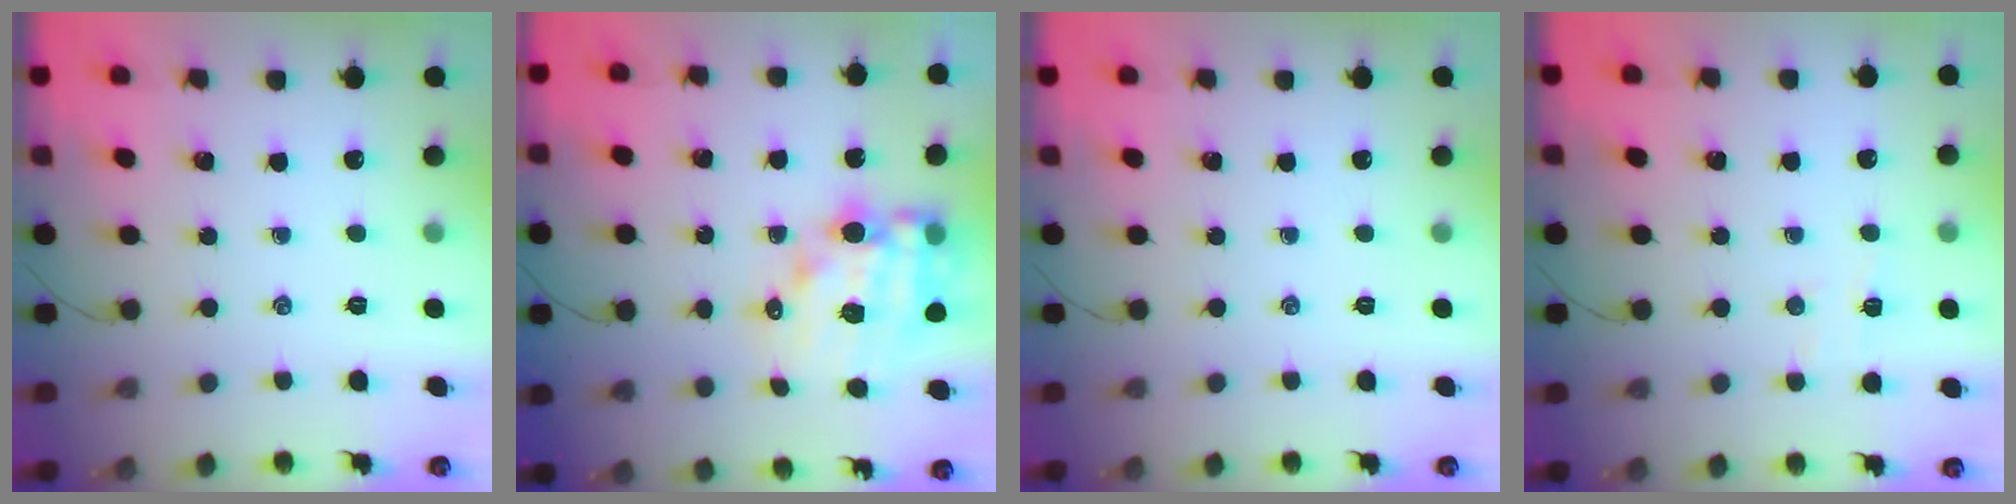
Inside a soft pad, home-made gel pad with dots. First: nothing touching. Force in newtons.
{"total": 14.7, "press": 14.3, "slide": 3.5}
{"total": 0.0}
{"total": 3.5, "press": 3.4, "slide": 1.0}